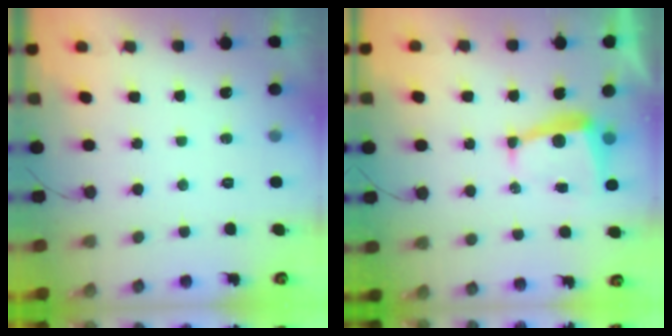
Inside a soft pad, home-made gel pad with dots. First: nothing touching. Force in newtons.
{"total": 6.0, "press": 6.0, "slide": 0.4}